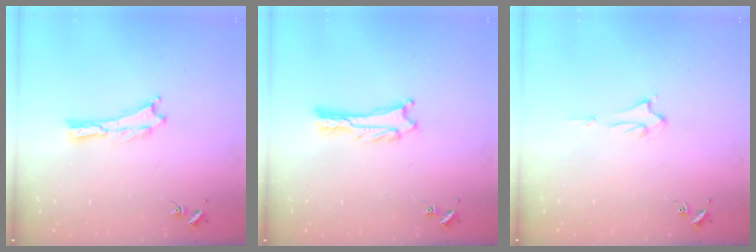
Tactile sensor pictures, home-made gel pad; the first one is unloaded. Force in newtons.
{"total": 1.3, "press": 1.3, "slide": 0.0}
{"total": 1.4, "press": 1.4, "slide": 0.2}